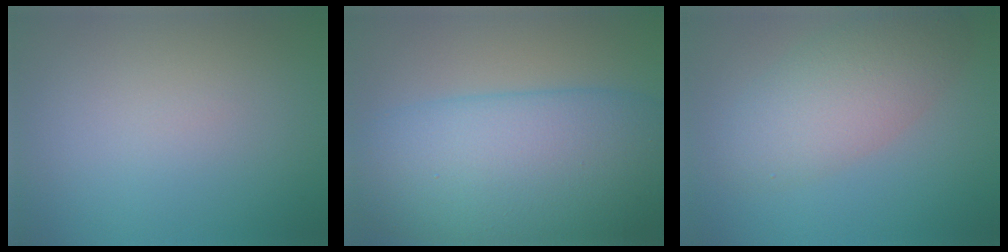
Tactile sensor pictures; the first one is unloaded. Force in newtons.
{"total": 14.1, "press": 14.1, "slide": 0.4}
{"total": 5.4, "press": 5.4, "slide": 0.1}